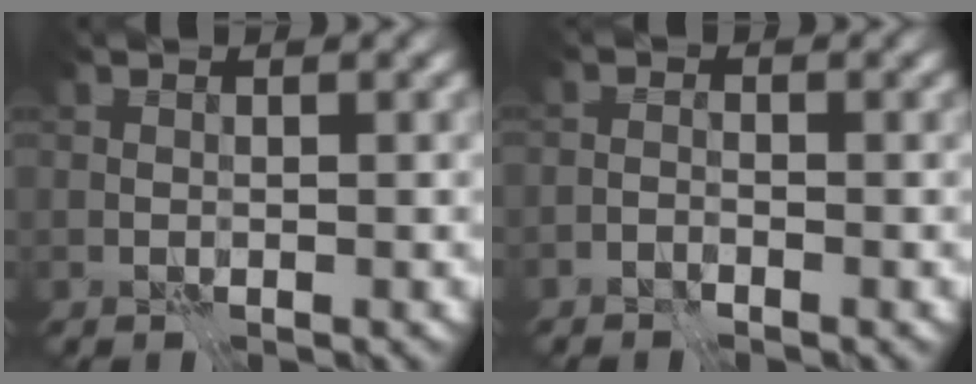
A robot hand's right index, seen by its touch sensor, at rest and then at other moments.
{"total": 1.0, "force": [-1.0, 0.0, 0.1], "torque": [0.006, 0.011, -0.023]}